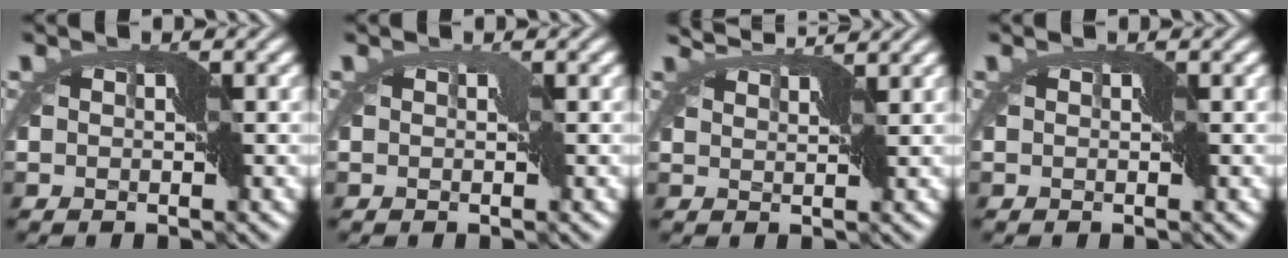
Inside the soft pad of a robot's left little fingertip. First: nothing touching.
{"total": 0.0}
{"total": 3.8, "force": [3.6, 0.4, 1.2], "torque": [-0.027, 0.012, 0.045]}
{"total": 0.0}